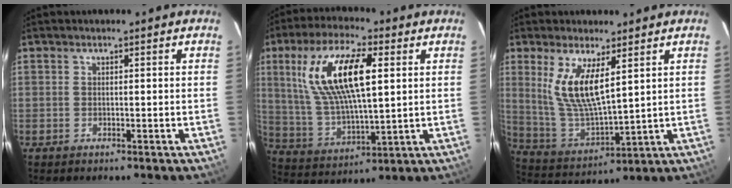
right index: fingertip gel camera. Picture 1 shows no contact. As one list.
[{"total": 17.7, "force": [5.6, 6.4, 15.6], "torque": [-0.303, 0.010, 0.115]}, {"total": 11.6, "force": [4.8, 3.5, 9.9], "torque": [-0.200, -0.011, 0.108]}]